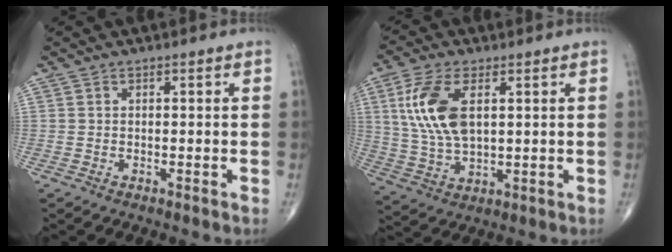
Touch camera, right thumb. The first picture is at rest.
{"total": 12.3, "force": [3.3, 6.2, 10.1], "torque": [-0.217, -0.009, 0.070]}